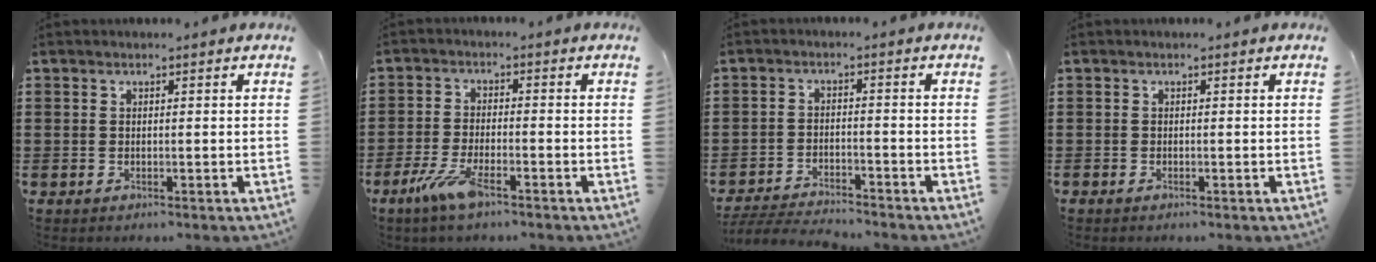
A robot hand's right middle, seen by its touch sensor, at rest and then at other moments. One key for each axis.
{"total": 6.0, "fx": -3.5, "fy": 1.5, "fz": 4.7, "tx": -0.110, "ty": -0.012, "tz": -0.068}
{"total": 4.0, "fx": -4.0, "fy": 0.3, "fz": 0.8, "tx": -0.022, "ty": -0.002, "tz": -0.085}
{"total": 0.0}